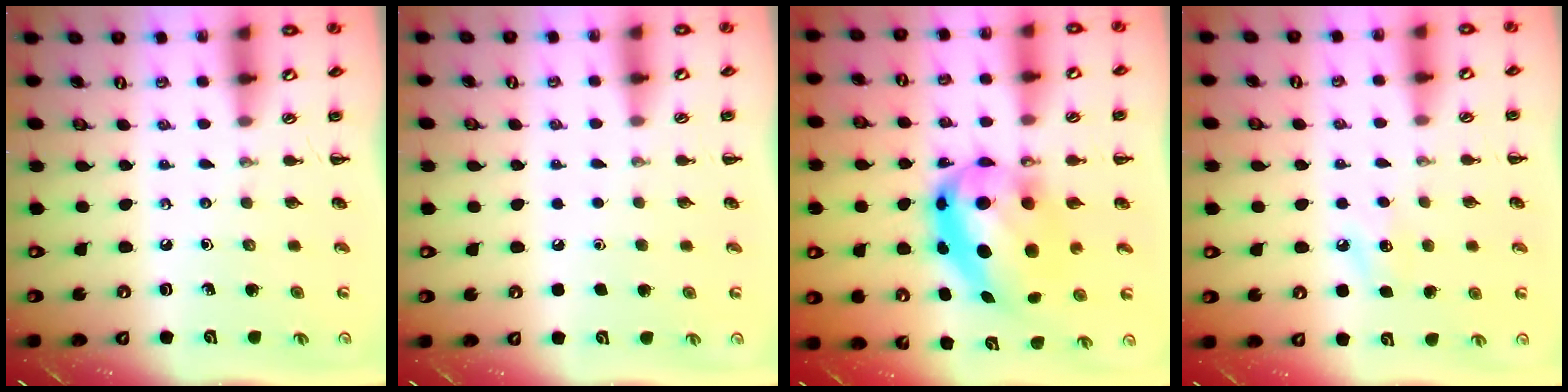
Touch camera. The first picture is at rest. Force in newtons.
{"total": 1.8, "press": 1.8, "slide": 0.1}
{"total": 15.7, "press": 15.2, "slide": 3.8}
{"total": 7.4, "press": 7.2, "slide": 1.9}